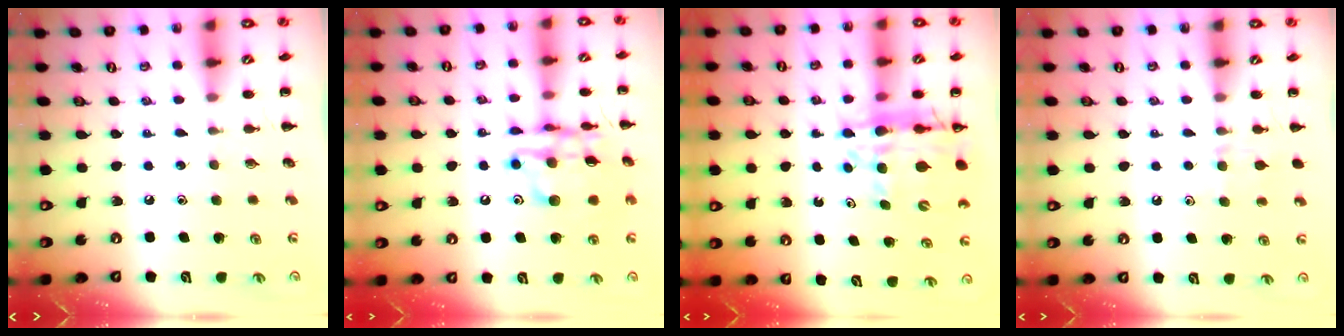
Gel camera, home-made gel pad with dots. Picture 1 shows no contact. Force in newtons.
{"total": 15.4, "press": 15.3, "slide": 1.7}
{"total": 13.8, "press": 13.3, "slide": 3.7}
{"total": 6.6, "press": 6.3, "slide": 2.1}